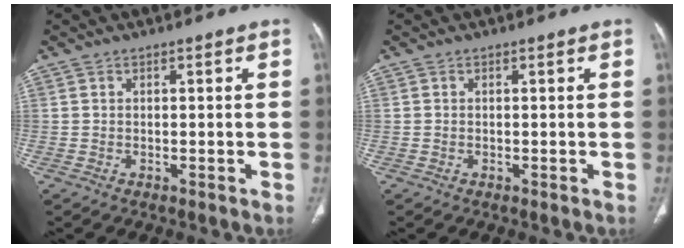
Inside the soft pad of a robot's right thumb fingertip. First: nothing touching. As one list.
[{"total": 0.0}]